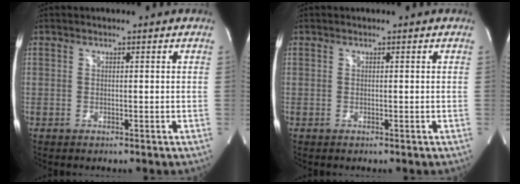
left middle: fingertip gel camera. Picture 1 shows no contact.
{"total": 0.0}